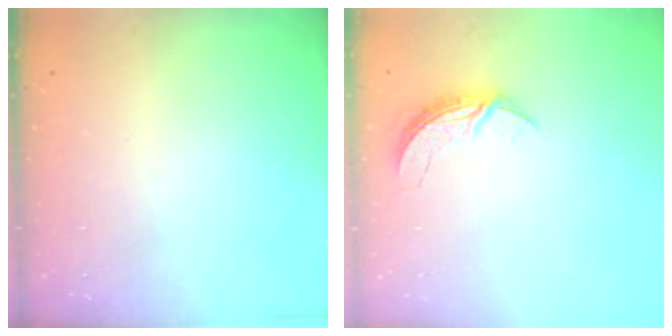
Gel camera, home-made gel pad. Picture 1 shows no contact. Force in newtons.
{"total": 5.5, "press": 5.5, "slide": 0.3}